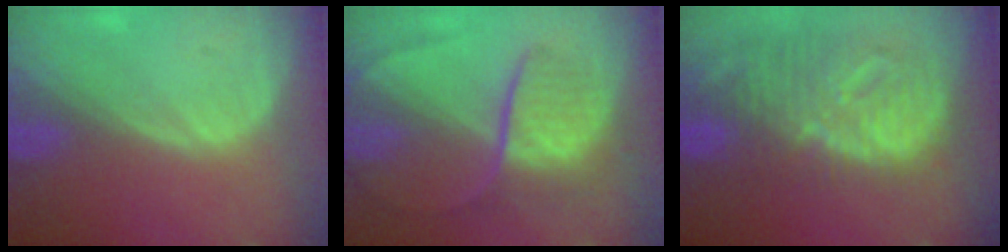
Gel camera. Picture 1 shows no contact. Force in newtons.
{"total": 8.8, "press": 7.6, "slide": 4.6}
{"total": 12.6, "press": 11.0, "slide": 6.2}